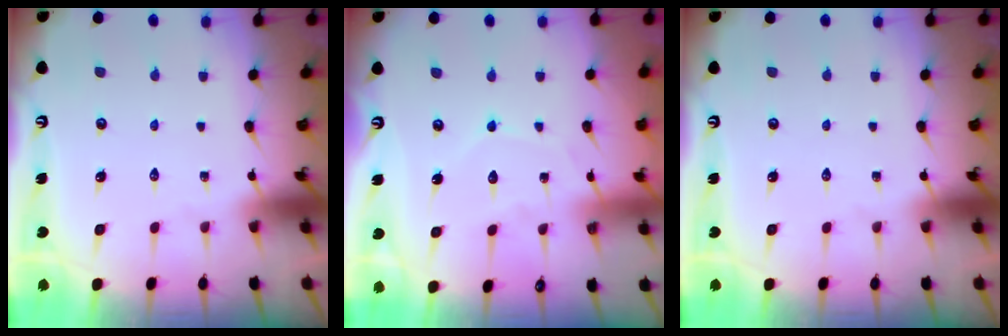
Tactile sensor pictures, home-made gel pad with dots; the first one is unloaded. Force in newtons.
{"total": 6.0, "press": 6.0, "slide": 0.8}
{"total": 0.0}